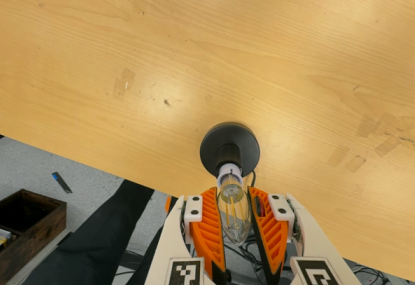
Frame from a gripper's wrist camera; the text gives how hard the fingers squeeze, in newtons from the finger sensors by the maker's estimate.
{"total": 13.2, "left": 13.6, "right": 12.8}